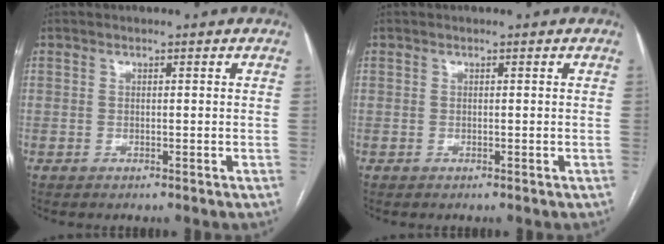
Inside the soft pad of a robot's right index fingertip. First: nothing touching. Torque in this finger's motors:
{"motor_torque": [0.00, 0.00, 0.00, 0.00]}